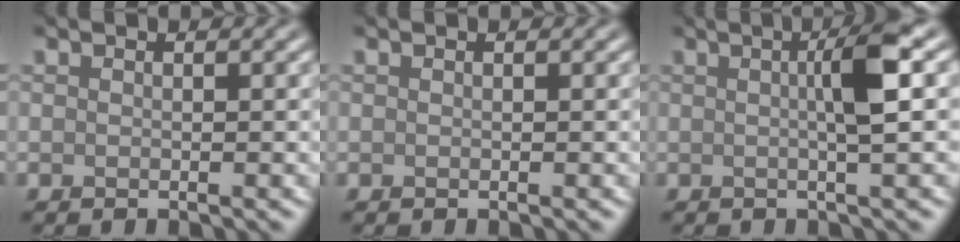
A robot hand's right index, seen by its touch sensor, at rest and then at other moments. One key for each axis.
{"total": 0.0}
{"total": 4.2, "fx": 0.6, "fy": 0.4, "fz": 4.2, "tx": -0.062, "ty": 0.009, "tz": 0.007}